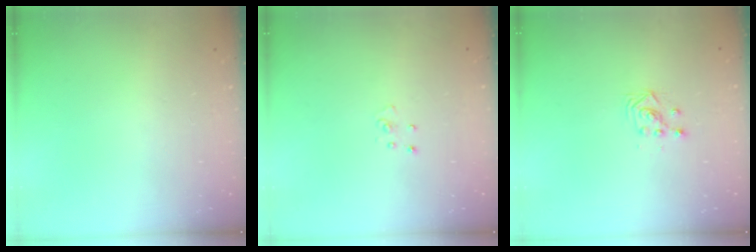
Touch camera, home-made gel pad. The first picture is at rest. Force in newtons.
{"total": 2.5, "press": 2.5, "slide": 0.3}
{"total": 3.0, "press": 3.0, "slide": 0.1}